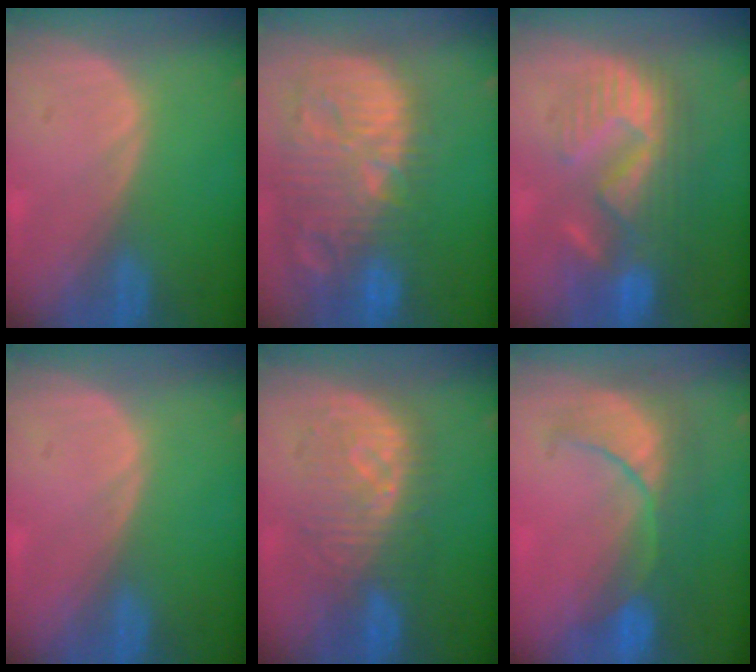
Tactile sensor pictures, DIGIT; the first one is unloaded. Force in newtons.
{"total": 14.6, "press": 12.6, "slide": 7.3}
{"total": 10.2, "press": 9.7, "slide": 3.1}
{"total": 0.0}
{"total": 8.4, "press": 8.4, "slide": 1.0}
{"total": 8.4, "press": 8.3, "slide": 1.3}